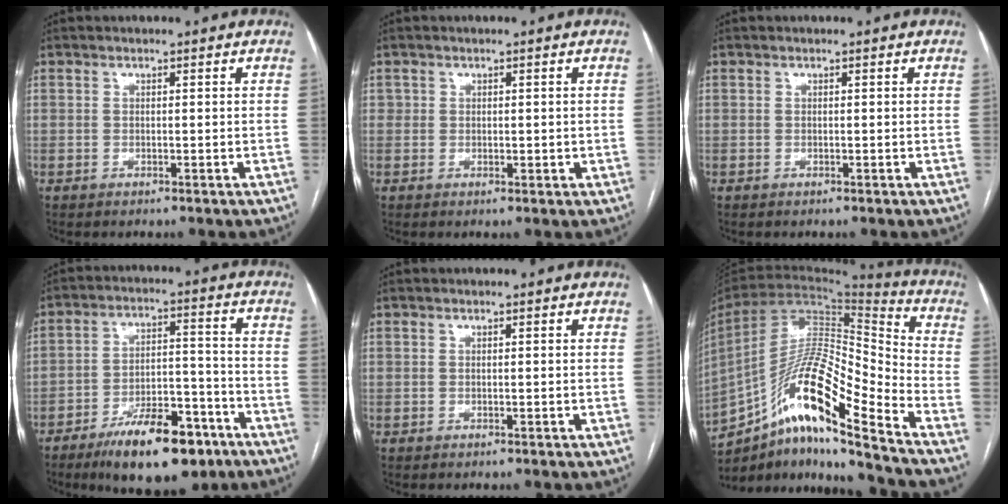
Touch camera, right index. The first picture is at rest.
{"total": 1.7, "force": [0.2, 1.4, 0.9], "torque": [-0.011, 0.003, 0.004]}
{"total": 0.0}
{"total": 14.5, "force": [-9.4, 5.2, 9.7], "torque": [-0.148, 0.019, -0.146]}
{"total": 0.0}
{"total": 19.1, "force": [-12.6, 1.3, 14.3], "torque": [-0.279, 0.012, -0.227]}